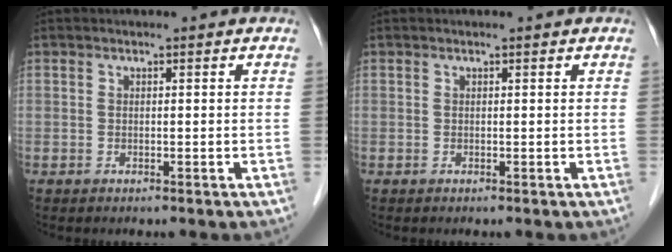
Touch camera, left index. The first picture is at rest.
{"total": 0.0}